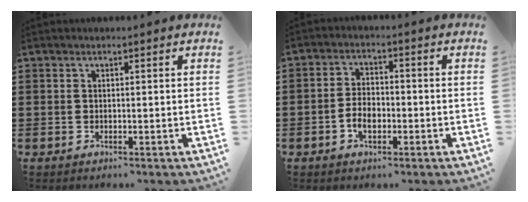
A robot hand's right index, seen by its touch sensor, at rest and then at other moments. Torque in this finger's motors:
{"motor_torque": [1.07, 1.07, 0.14, 0.08]}